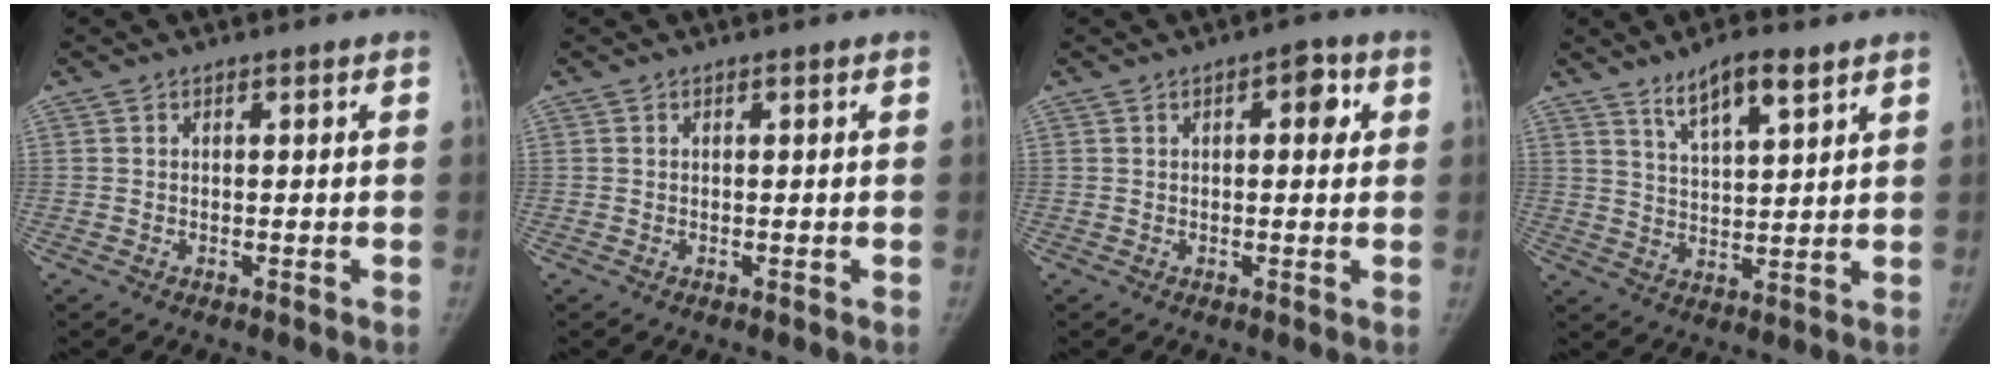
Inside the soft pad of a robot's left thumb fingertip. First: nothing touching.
{"total": 0.0}
{"total": 4.1, "force": [1.2, 2.0, 3.4], "torque": [-0.027, 0.003, 0.009]}
{"total": 8.2, "force": [5.6, 2.2, 5.6], "torque": [-0.087, -0.031, 0.100]}